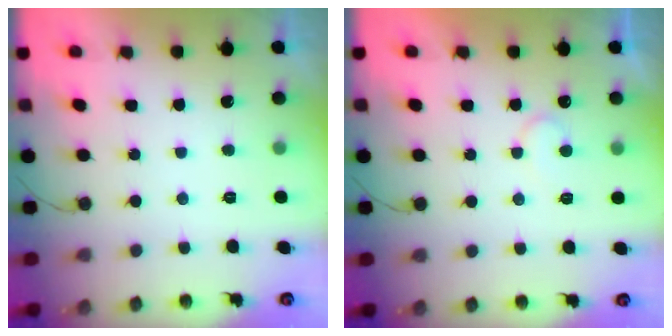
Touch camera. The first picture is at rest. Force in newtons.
{"total": 5.5, "press": 5.5, "slide": 0.4}